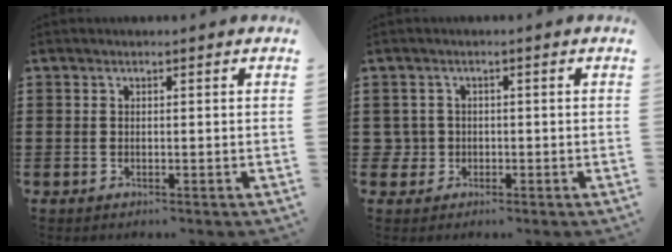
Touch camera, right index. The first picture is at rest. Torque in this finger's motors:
{"motor_torque": [1.49, 0.65, -0.03, -0.05]}